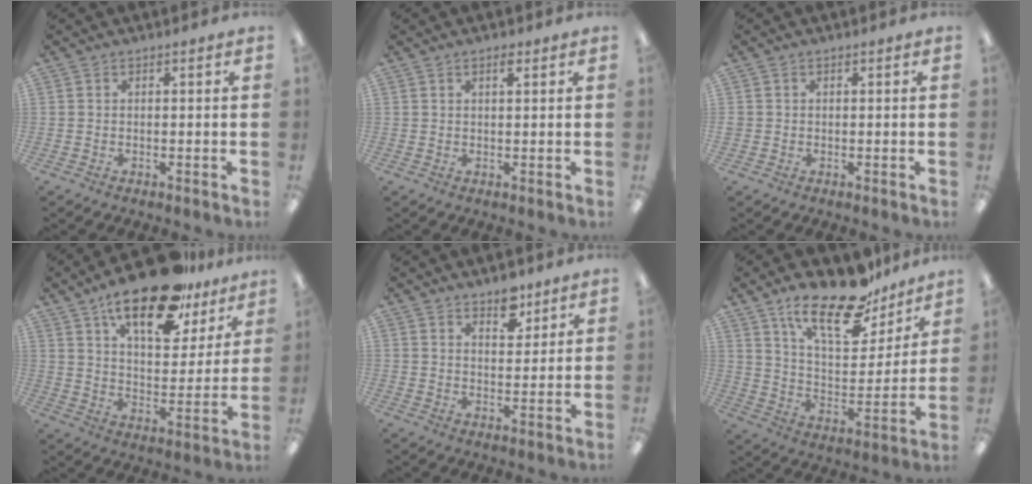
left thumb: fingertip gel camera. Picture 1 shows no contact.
{"total": 1.8, "force": [1.2, 0.5, 1.2], "torque": [-0.018, -0.001, 0.019]}
{"total": 0.8, "force": [0.0, 0.8, 0.1], "torque": [-0.002, 0.005, -0.001]}
{"total": 20.6, "force": [14.3, 8.1, 12.4], "torque": [-0.196, -0.076, 0.239]}
{"total": 6.2, "force": [4.9, 3.1, 2.3], "torque": [-0.010, -0.033, 0.081]}
{"total": 20.3, "force": [14.6, 7.7, 11.8], "torque": [-0.193, -0.090, 0.250]}